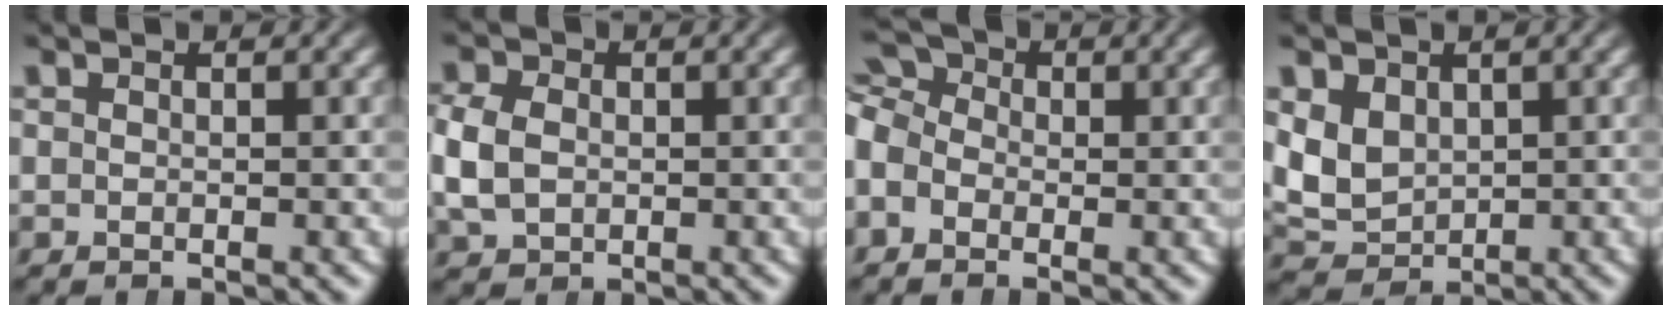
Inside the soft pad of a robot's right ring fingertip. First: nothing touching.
{"total": 3.6, "force": [-0.2, 3.1, 1.8], "torque": [-0.055, -0.011, 0.008]}
{"total": 6.6, "force": [0.7, 5.7, 3.1], "torque": [-0.065, 0.009, -0.008]}
{"total": 6.5, "force": [-0.1, 5.9, 2.7], "torque": [-0.090, -0.034, 0.016]}